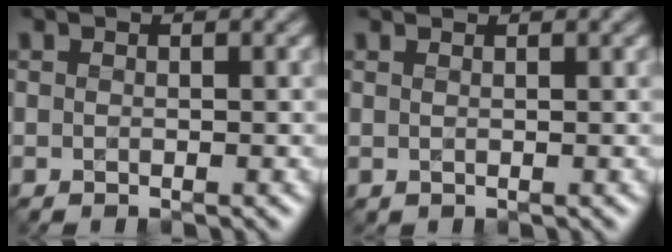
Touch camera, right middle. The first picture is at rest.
{"total": 1.7, "force": [1.6, 0.4, 0.1], "torque": [-0.003, -0.004, 0.012]}